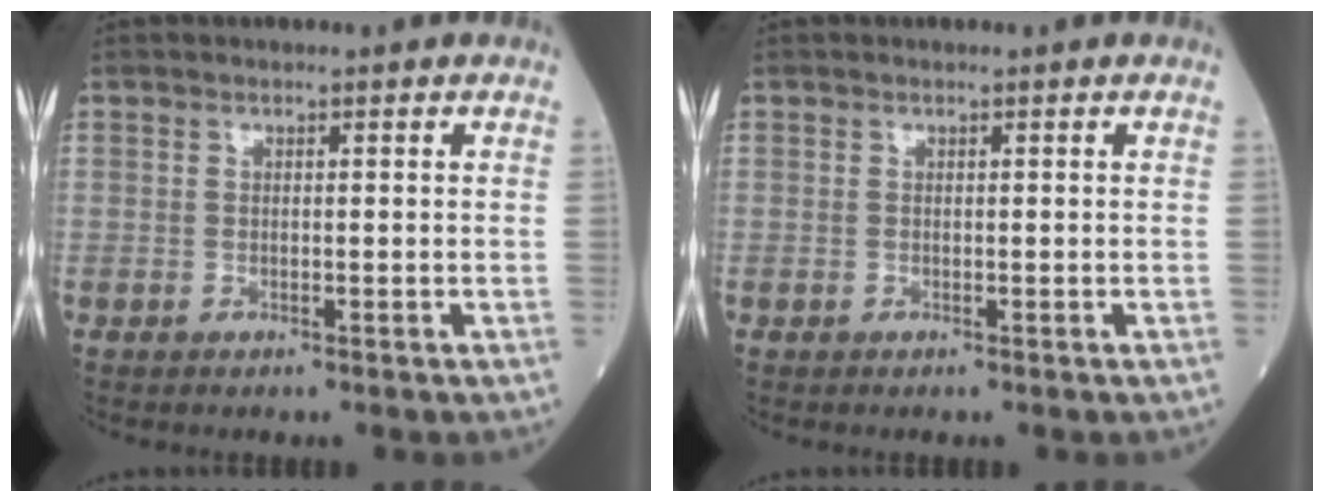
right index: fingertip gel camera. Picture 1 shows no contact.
{"total": 0.0}